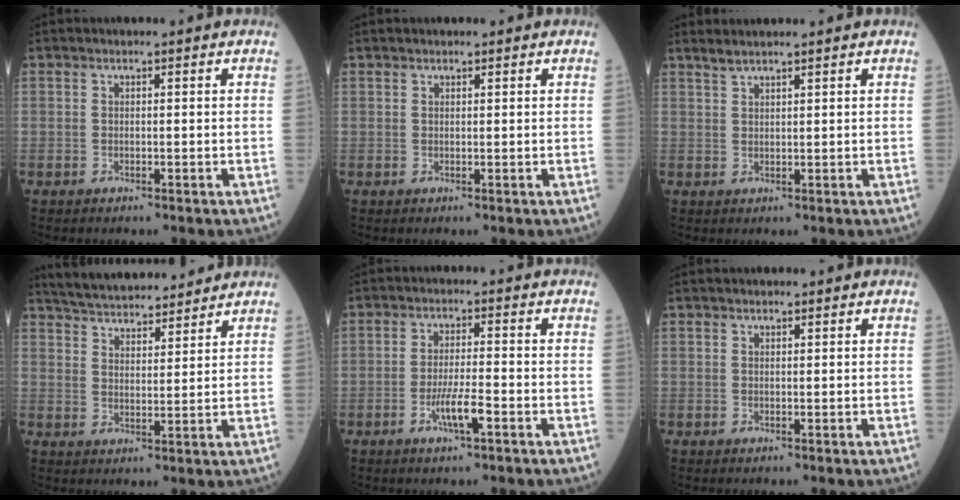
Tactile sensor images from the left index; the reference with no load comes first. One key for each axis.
{"total": 0.6, "fx": 0.5, "fy": 0.3, "fz": 0.1, "tx": -0.006, "ty": 0.010, "tz": 0.010}
{"total": 2.2, "fx": 2.0, "fy": -0.1, "fz": 0.8, "tx": -0.018, "ty": 0.015, "tz": 0.042}
{"total": 13.9, "fx": 12.9, "fy": 2.6, "fz": 4.5, "tx": -0.074, "ty": 0.027, "tz": 0.204}
{"total": 4.3, "fx": -2.0, "fy": 0.2, "fz": 3.8, "tx": -0.074, "ty": -0.004, "tz": -0.040}
{"total": 0.9, "fx": 0.8, "fy": 0.4, "fz": 0.2, "tx": -0.007, "ty": 0.013, "tz": 0.014}